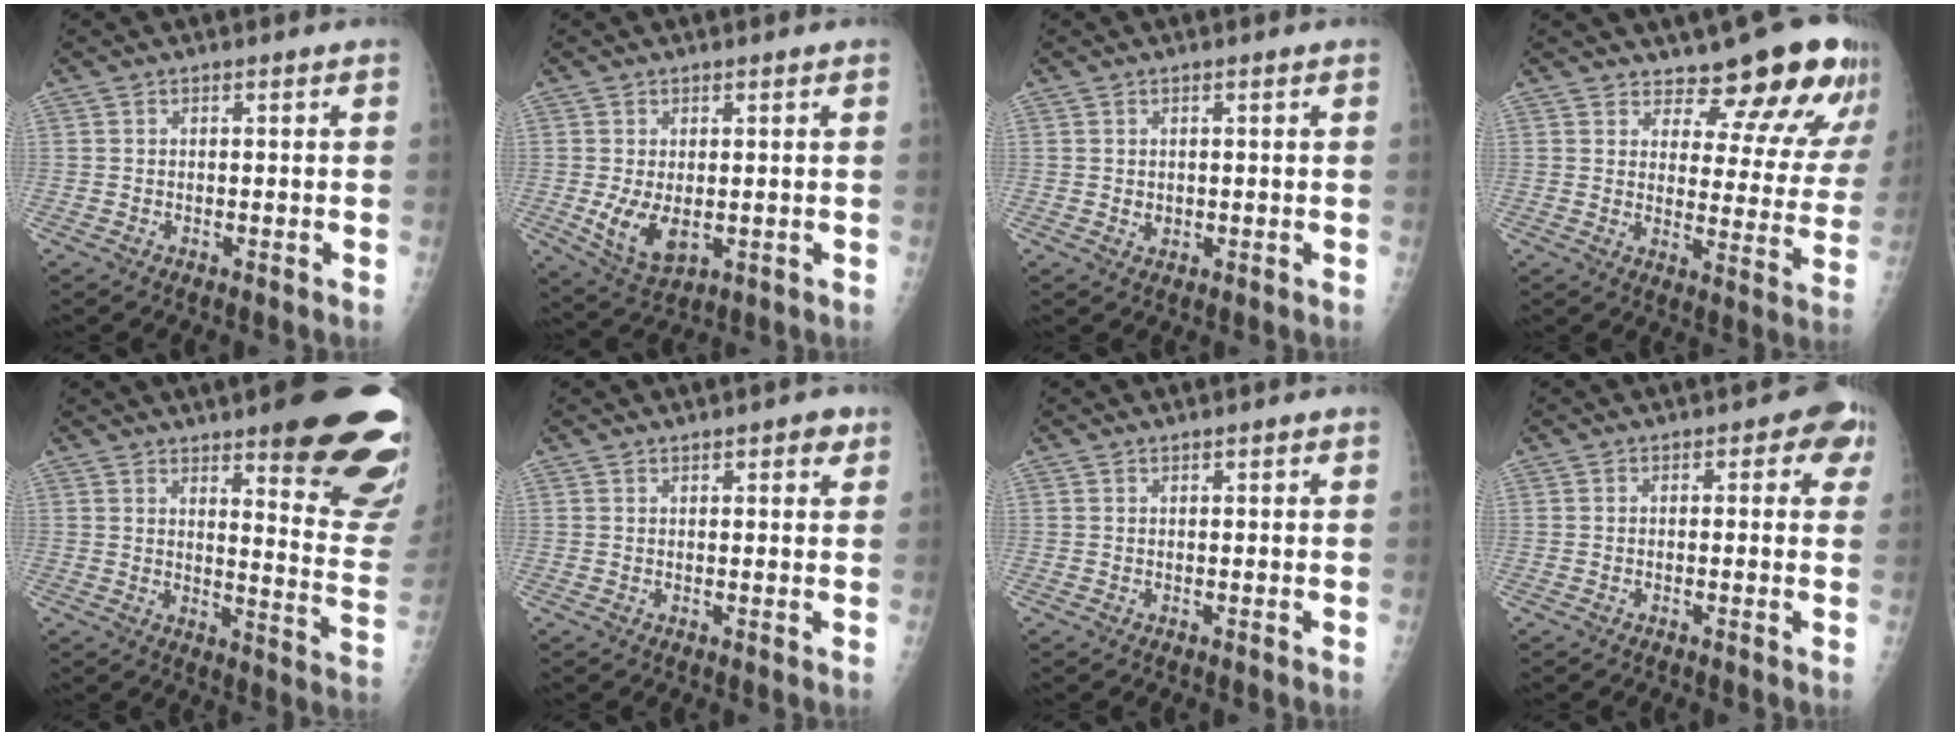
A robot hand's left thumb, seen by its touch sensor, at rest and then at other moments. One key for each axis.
{"total": 6.6, "fx": -0.3, "fy": 3.8, "fz": 5.4, "tx": -0.090, "ty": -0.019, "tz": 0.010}
{"total": 1.2, "fx": 0.4, "fy": 1.0, "fz": 0.7, "tx": -0.007, "ty": -0.003, "tz": 0.010}
{"total": 15.9, "fx": 13.5, "fy": 5.2, "fz": 6.6, "tx": -0.035, "ty": -0.099, "tz": 0.157}
{"total": 23.3, "fx": 14.6, "fy": 4.9, "fz": 17.4, "tx": -0.179, "ty": -0.081, "tz": 0.186}
{"total": 3.2, "fx": 2.0, "fy": 1.2, "fz": 2.1, "tx": -0.016, "ty": -0.007, "tz": 0.023}
{"total": 0.9, "fx": 0.7, "fy": 0.3, "fz": 0.5, "tx": -0.006, "ty": -0.001, "tz": 0.009}
{"total": 4.1, "fx": 1.6, "fy": 2.5, "fz": 2.8, "tx": 0.006, "ty": 0.001, "tz": 0.006}